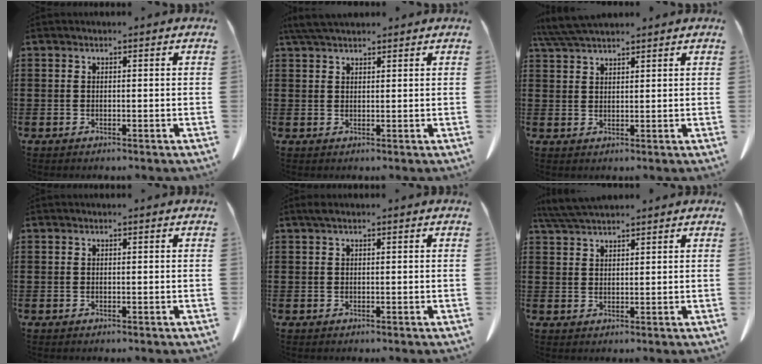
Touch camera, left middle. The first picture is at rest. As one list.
[{"total": 3.4, "force": [2.9, 0.7, 1.6], "torque": [-0.040, 0.002, 0.055]}, {"total": 5.3, "force": [4.8, 0.9, 2.2], "torque": [-0.058, -0.007, 0.091]}, {"total": 0.0}, {"total": 0.7, "force": [0.3, 0.1, 0.6], "torque": [-0.012, 0.003, 0.005]}, {"total": 4.4, "force": [3.9, 0.7, 2.0], "torque": [-0.050, -0.005, 0.074]}]